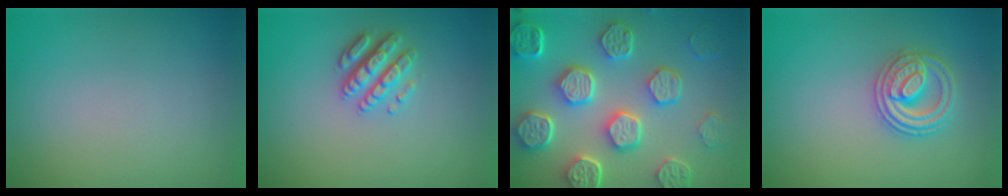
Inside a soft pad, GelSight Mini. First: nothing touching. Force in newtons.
{"total": 2.8, "press": 2.7, "slide": 0.8}
{"total": 8.3, "press": 6.4, "slide": 5.3}
{"total": 3.1, "press": 3.0, "slide": 0.6}